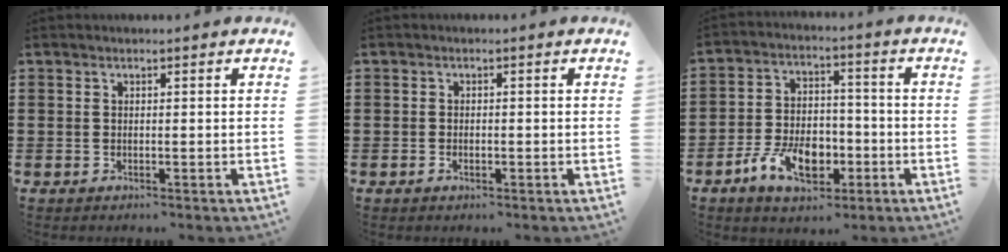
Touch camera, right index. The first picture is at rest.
{"total": 0.9, "force": [-0.4, 0.5, 0.6], "torque": [-0.012, -0.001, -0.007]}
{"total": 8.9, "force": [-3.9, 5.5, 5.8], "torque": [-0.113, 0.009, -0.072]}